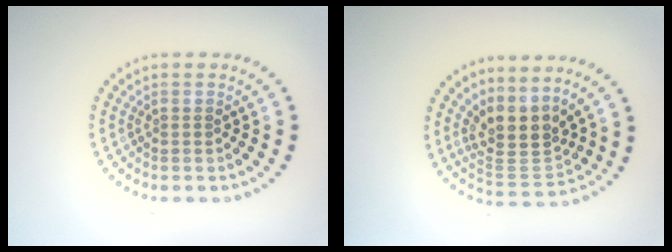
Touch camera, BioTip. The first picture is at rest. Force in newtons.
{"total": 3.8, "press": 3.1, "slide": 2.2}